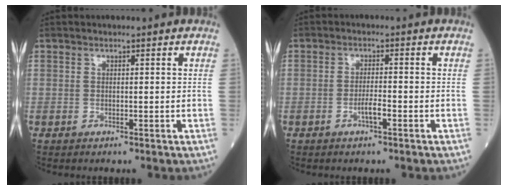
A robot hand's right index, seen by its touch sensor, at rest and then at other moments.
{"total": 2.2, "force": [-1.2, 0.2, 1.8], "torque": [-0.032, 0.001, -0.022]}